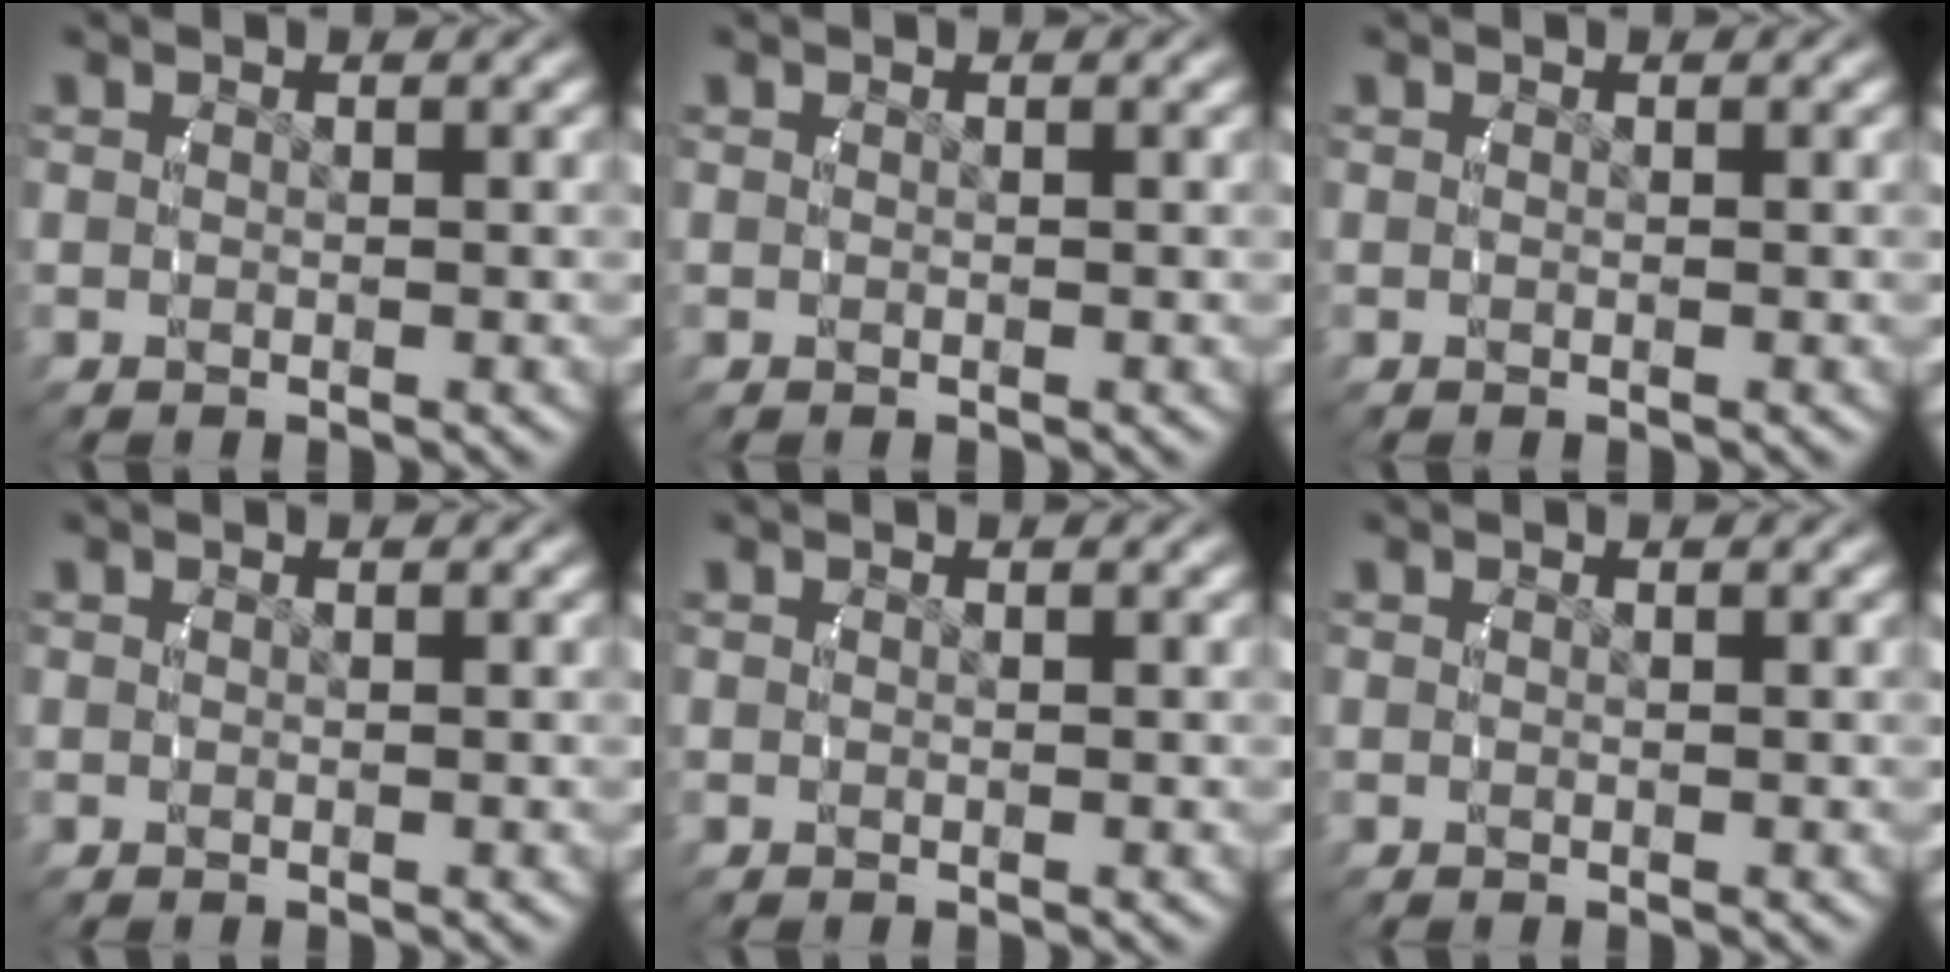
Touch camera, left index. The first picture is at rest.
{"total": 0.0}
{"total": 0.0}
{"total": 0.0}
{"total": 0.0}
{"total": 0.0}